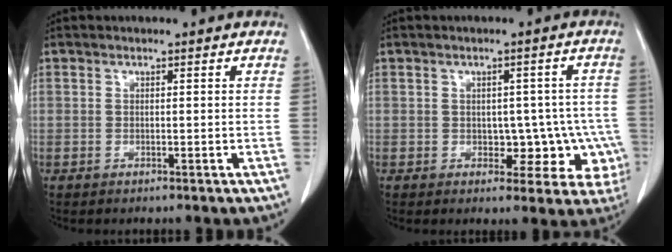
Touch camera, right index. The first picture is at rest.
{"total": 8.4, "force": [-2.0, 5.4, 6.1], "torque": [-0.046, 0.024, -0.016]}